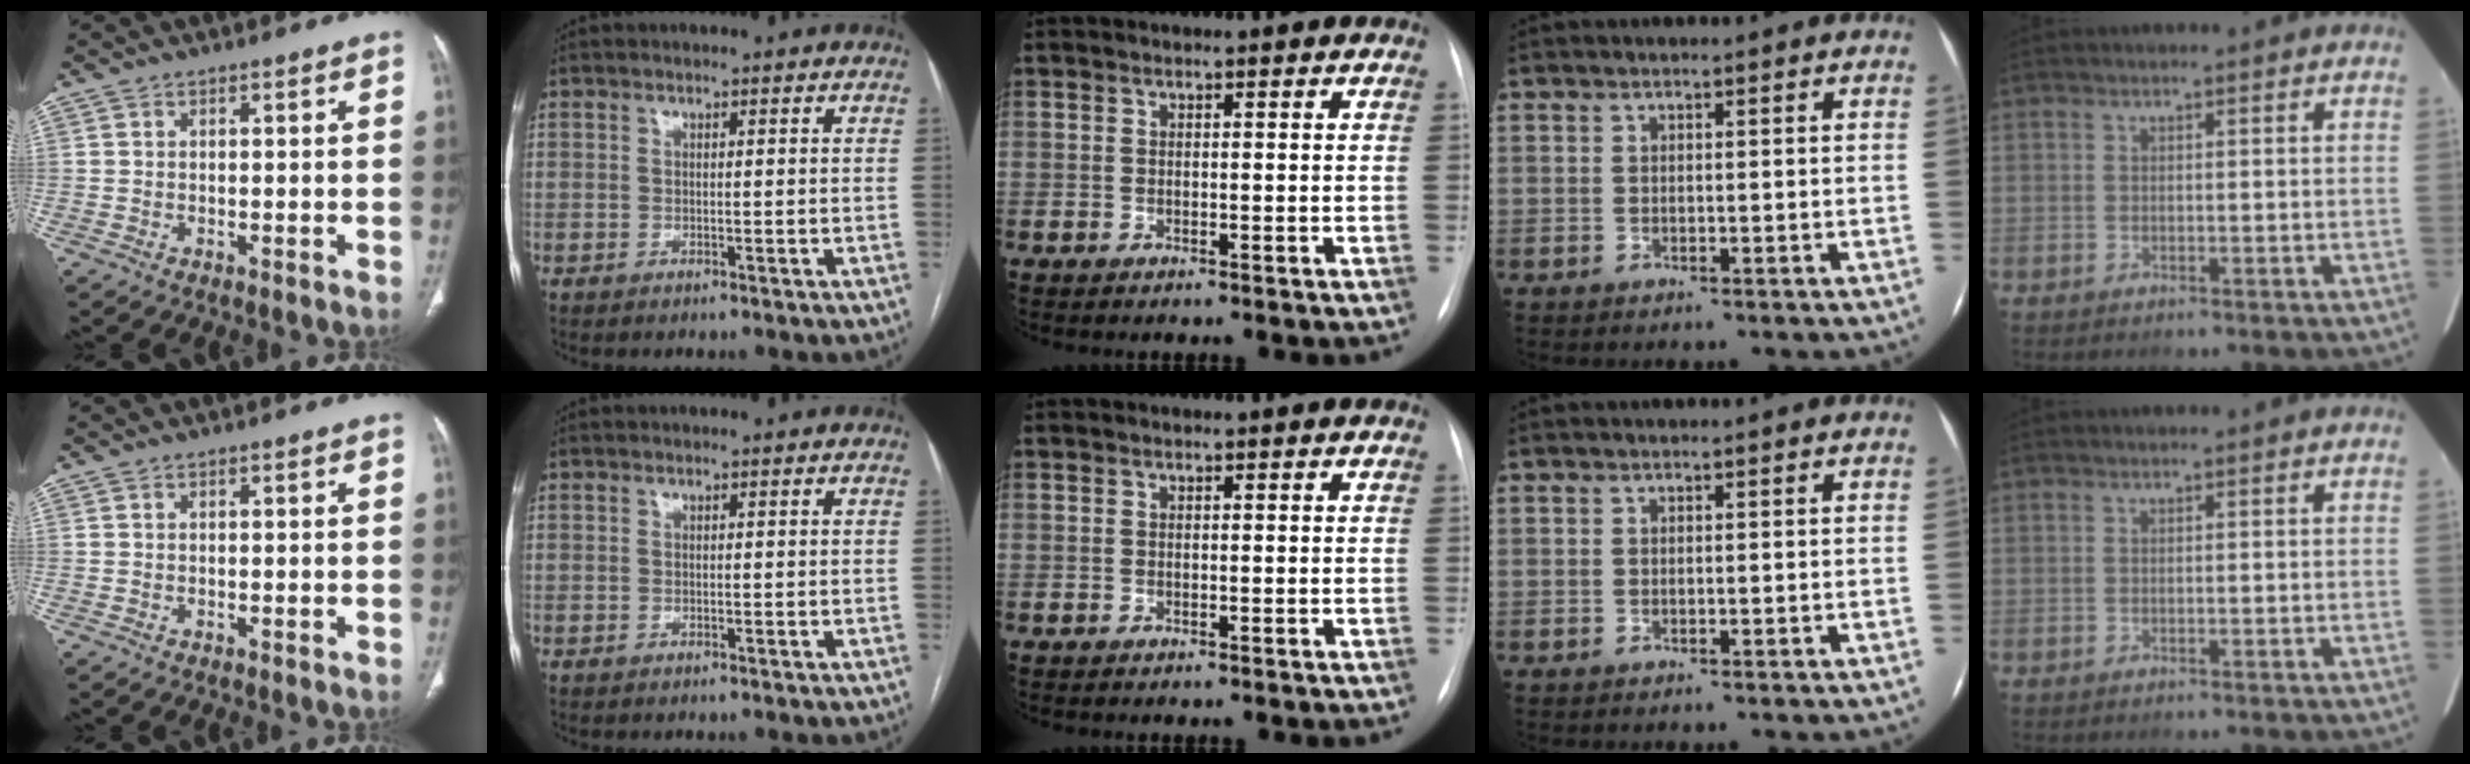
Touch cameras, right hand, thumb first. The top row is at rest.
{}